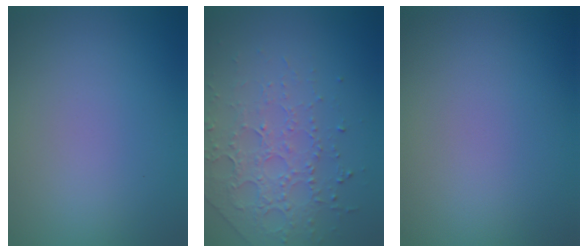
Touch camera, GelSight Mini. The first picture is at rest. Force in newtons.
{"total": 4.5, "press": 3.2, "slide": 3.2}
{"total": 0.0}